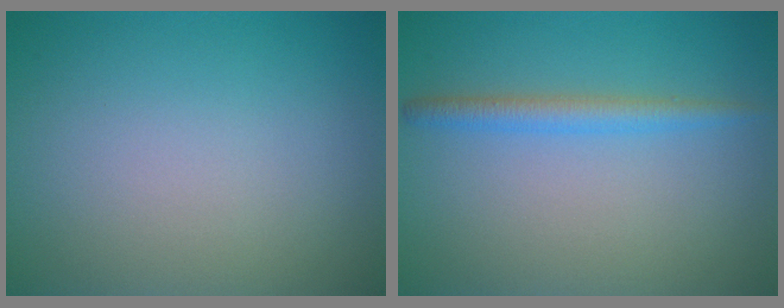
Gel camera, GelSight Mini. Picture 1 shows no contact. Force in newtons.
{"total": 2.1, "press": 2.1, "slide": 0.2}